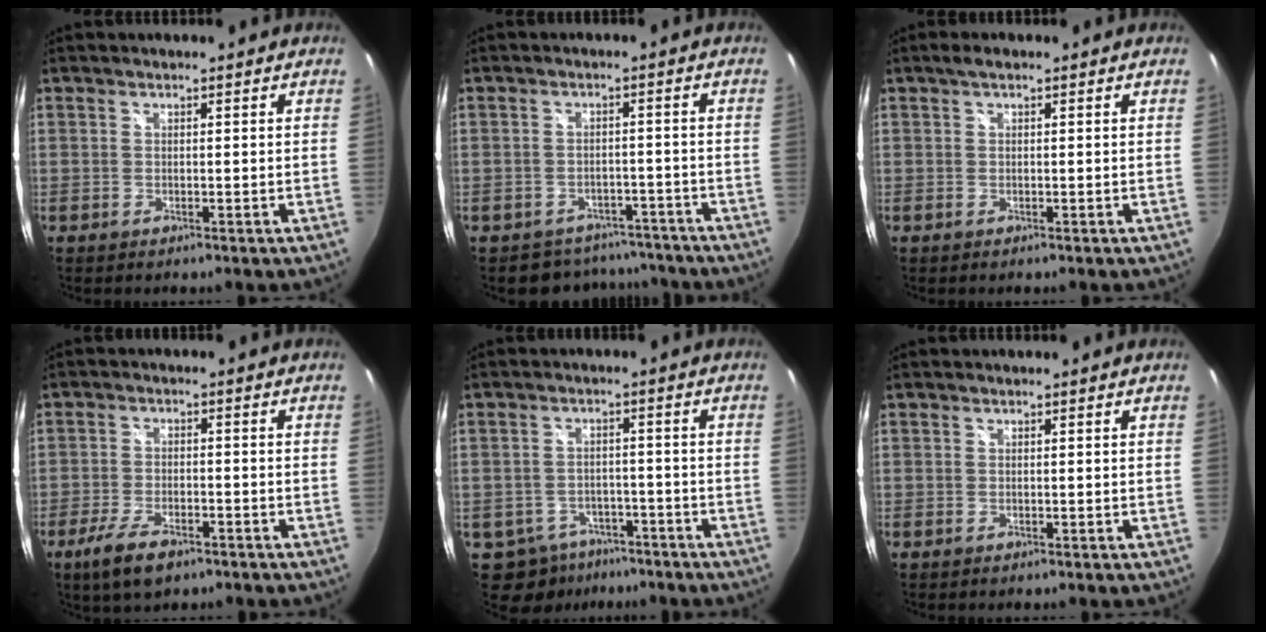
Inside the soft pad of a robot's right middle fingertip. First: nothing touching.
{"total": 8.4, "force": [-7.0, 4.6, 0.8], "torque": [-0.022, 0.020, -0.085]}
{"total": 1.7, "force": [0.9, 0.7, 1.3], "torque": [-0.025, 0.006, 0.011]}
{"total": 7.6, "force": [-5.1, 2.8, 5.0], "torque": [-0.124, -0.019, -0.091]}
{"total": 9.9, "force": [-6.1, 7.0, 3.2], "torque": [-0.091, 0.003, -0.075]}
{"total": 0.0}